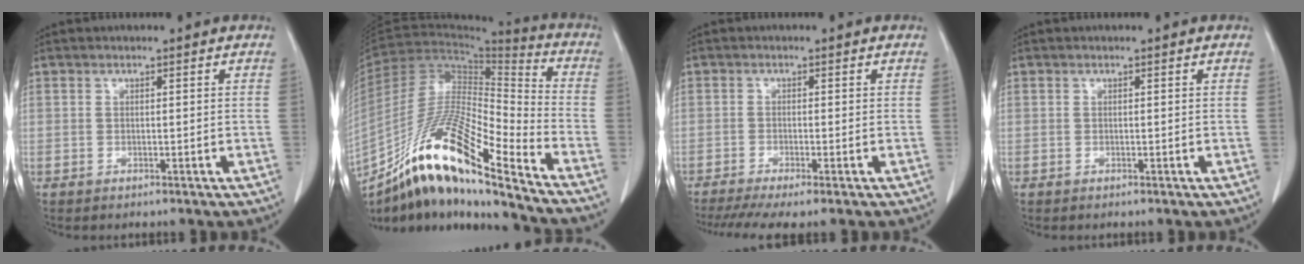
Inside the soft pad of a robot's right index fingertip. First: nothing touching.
{"total": 21.2, "force": [-15.1, 1.3, 14.9], "torque": [-0.287, -0.022, -0.277]}
{"total": 6.8, "force": [-5.1, 0.4, 4.5], "torque": [-0.072, -0.011, -0.083]}
{"total": 0.0}